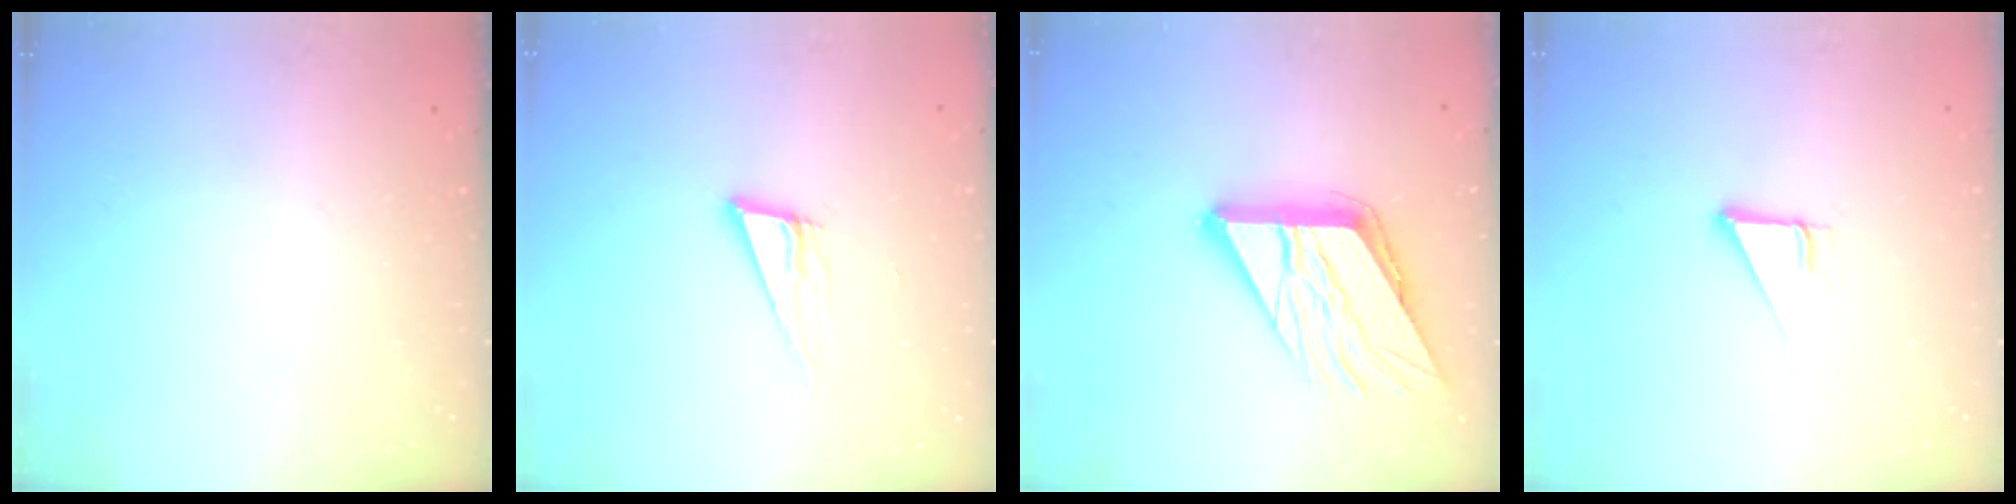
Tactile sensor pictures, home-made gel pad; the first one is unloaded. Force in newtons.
{"total": 9.2, "press": 8.4, "slide": 3.5}
{"total": 18.8, "press": 18.6, "slide": 2.2}
{"total": 3.0, "press": 3.0, "slide": 0.2}